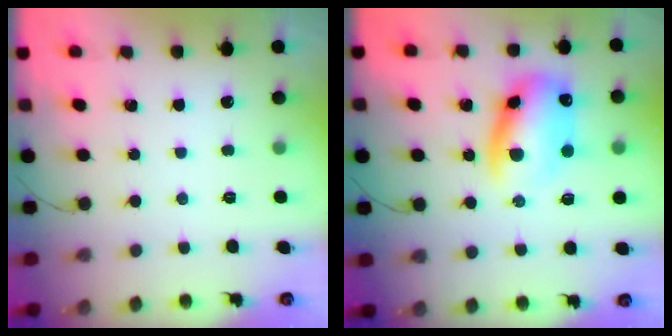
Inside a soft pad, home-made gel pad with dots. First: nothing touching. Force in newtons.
{"total": 12.6, "press": 12.3, "slide": 2.9}